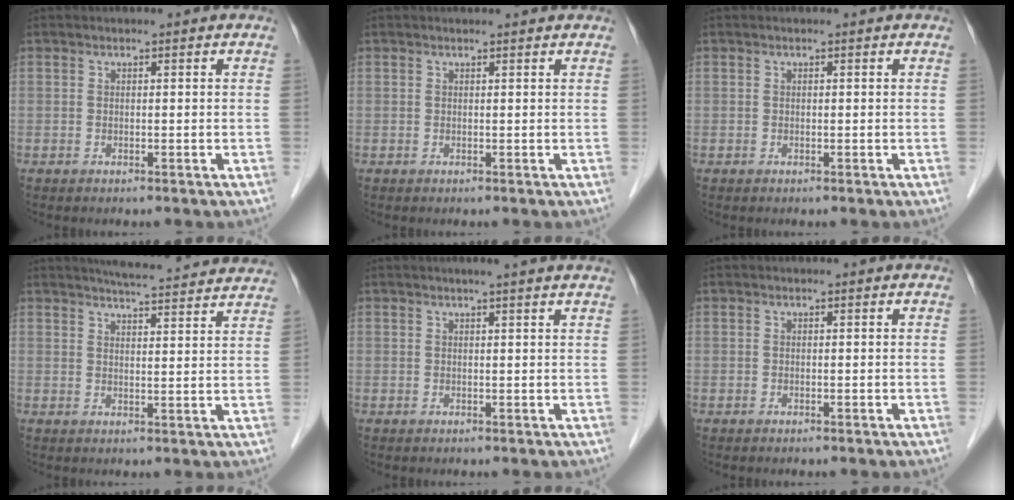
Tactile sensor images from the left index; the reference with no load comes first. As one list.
[{"total": 1.9, "force": [1.8, -0.1, 0.4], "torque": [-0.007, 0.008, 0.022]}, {"total": 0.0}, {"total": 13.4, "force": [12.8, 0.6, 4.1], "torque": [-0.057, 0.000, 0.150]}, {"total": 3.9, "force": [3.3, -0.5, 2.1], "torque": [-0.026, 0.015, 0.037]}, {"total": 0.0}]